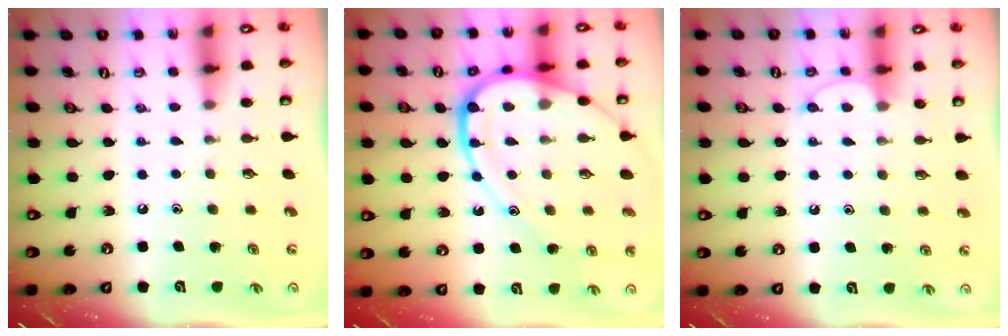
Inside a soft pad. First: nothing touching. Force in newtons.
{"total": 16.4, "press": 16.3, "slide": 1.4}
{"total": 6.0, "press": 5.9, "slide": 0.6}